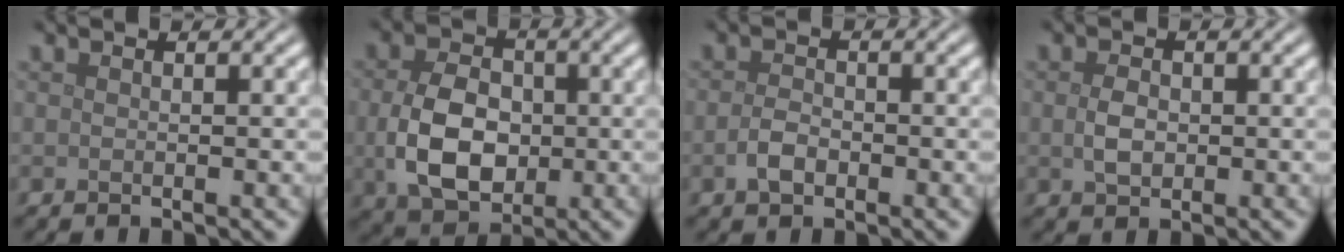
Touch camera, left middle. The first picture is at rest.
{"total": 6.6, "force": [-0.6, 4.7, 4.6], "torque": [-0.104, -0.010, -0.008]}
{"total": 1.9, "force": [-0.7, 1.2, 1.3], "torque": [-0.029, 0.000, -0.018]}
{"total": 2.0, "force": [0.0, 1.4, 1.5], "torque": [-0.032, -0.001, 0.000]}